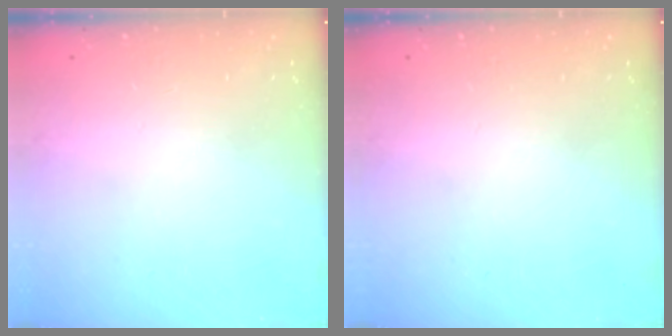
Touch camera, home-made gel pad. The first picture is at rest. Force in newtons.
{"total": 0.0}